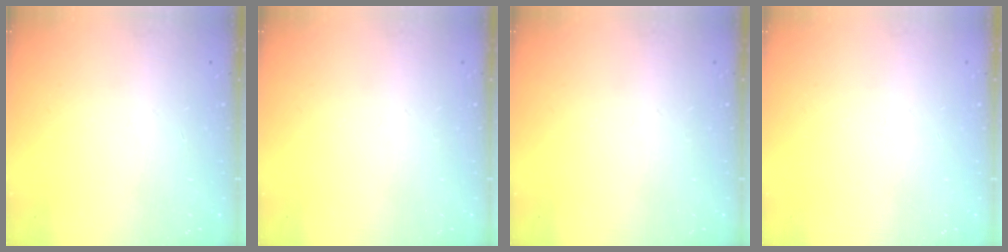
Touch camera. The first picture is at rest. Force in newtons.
{"total": 0.0}
{"total": 0.0}
{"total": 0.0}